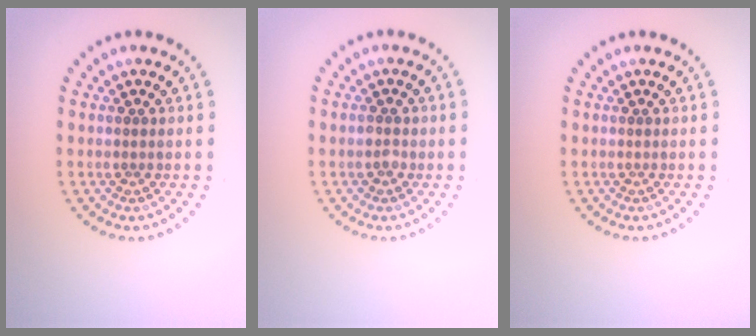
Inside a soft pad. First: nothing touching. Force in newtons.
{"total": 1.0, "press": 1.0, "slide": 0.2}
{"total": 0.0}